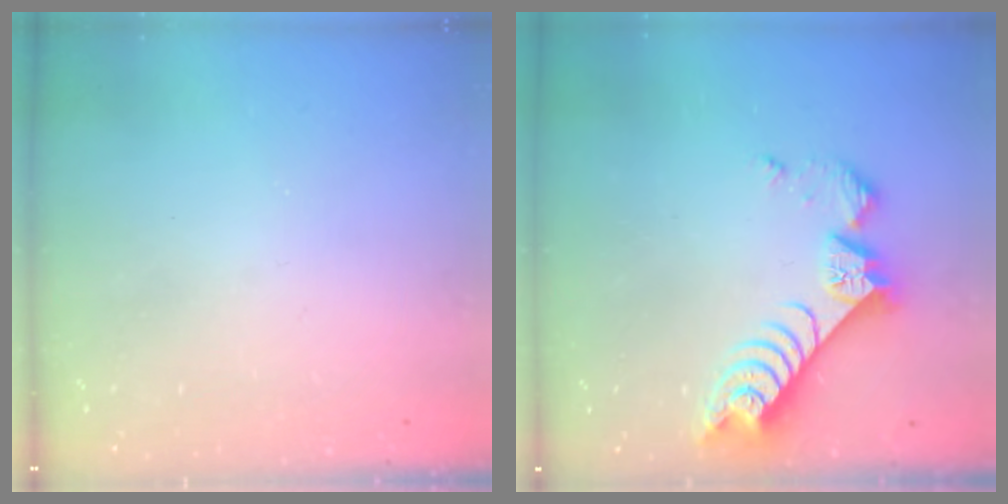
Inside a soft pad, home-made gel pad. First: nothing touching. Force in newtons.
{"total": 8.4, "press": 8.4, "slide": 0.3}